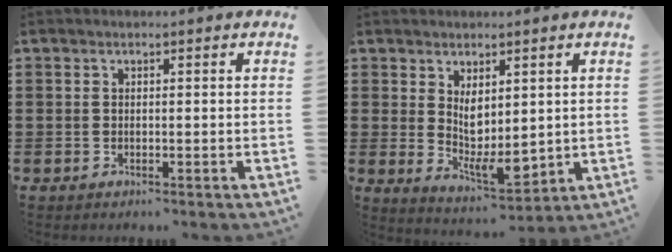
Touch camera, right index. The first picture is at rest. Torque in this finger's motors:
{"motor_torque": [0.99, -0.21, 0.35, 0.09]}